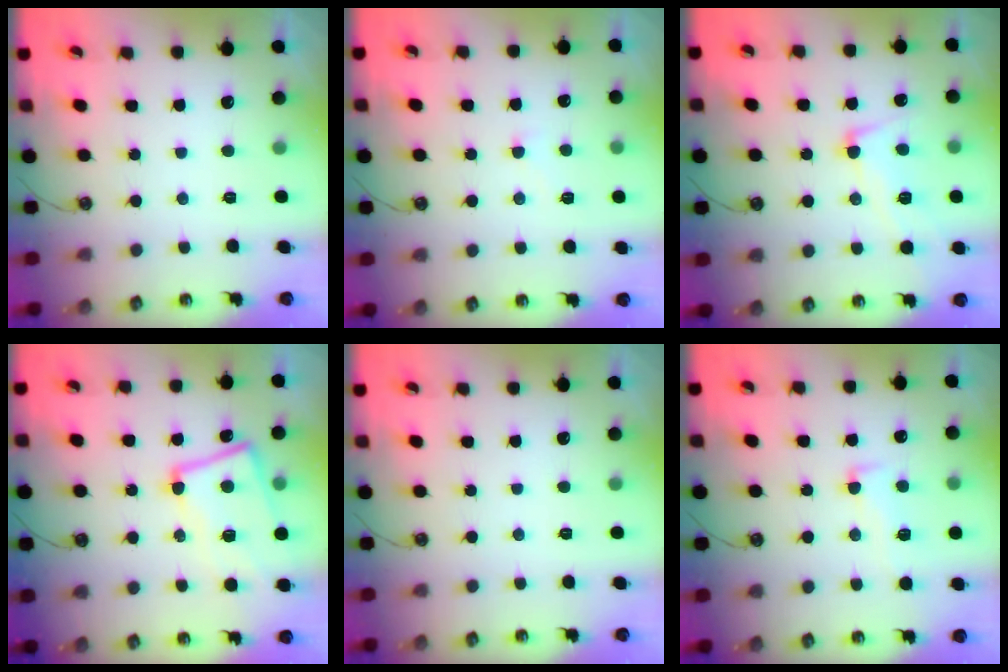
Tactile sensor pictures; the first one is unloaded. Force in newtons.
{"total": 5.3, "press": 5.3, "slide": 0.4}
{"total": 3.9, "press": 3.8, "slide": 1.1}
{"total": 5.7, "press": 5.4, "slide": 1.7}
{"total": 0.0}
{"total": 2.2, "press": 1.5, "slide": 1.6}